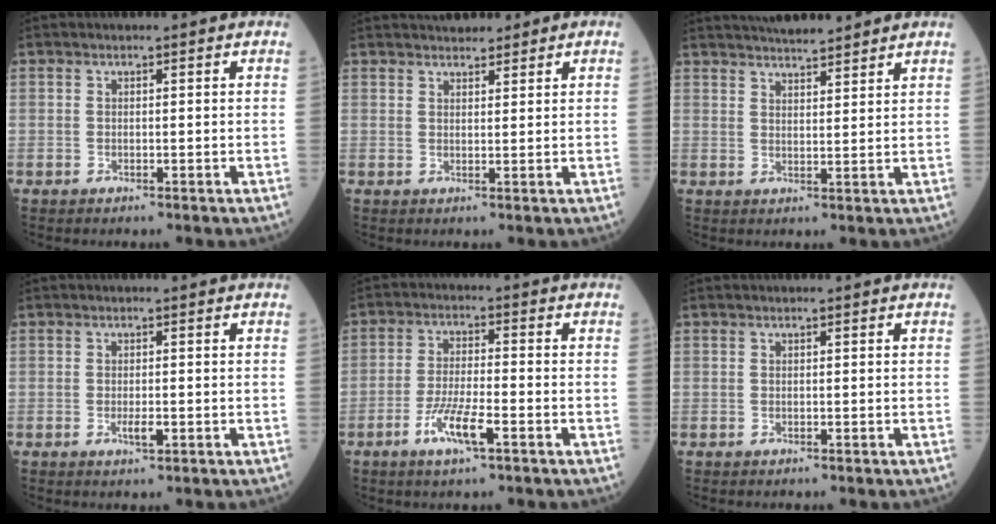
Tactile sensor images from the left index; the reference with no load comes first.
{"total": 4.6, "force": [4.0, 1.6, 1.6], "torque": [-0.014, 0.023, 0.056]}
{"total": 9.0, "force": [8.3, 0.8, 3.5], "torque": [-0.052, 0.020, 0.117]}
{"total": 1.6, "force": [-0.5, 0.4, 1.5], "torque": [-0.024, -0.001, -0.009]}
{"total": 6.3, "force": [-3.3, 0.8, 5.3], "torque": [-0.108, -0.006, -0.064]}
{"total": 0.0}